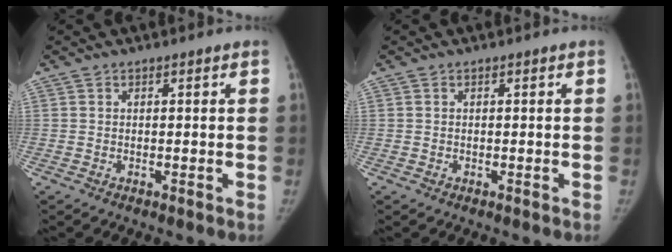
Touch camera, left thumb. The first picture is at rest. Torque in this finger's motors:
{"motor_torque": [-0.11, -0.10, 0.38, 0.05, -0.03]}